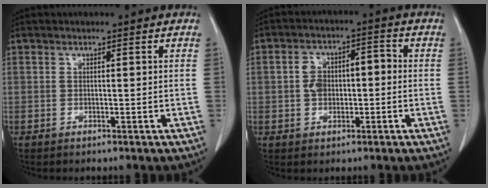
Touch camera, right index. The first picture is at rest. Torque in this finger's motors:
{"motor_torque": [0.15, 0.00, 0.13, 0.04]}